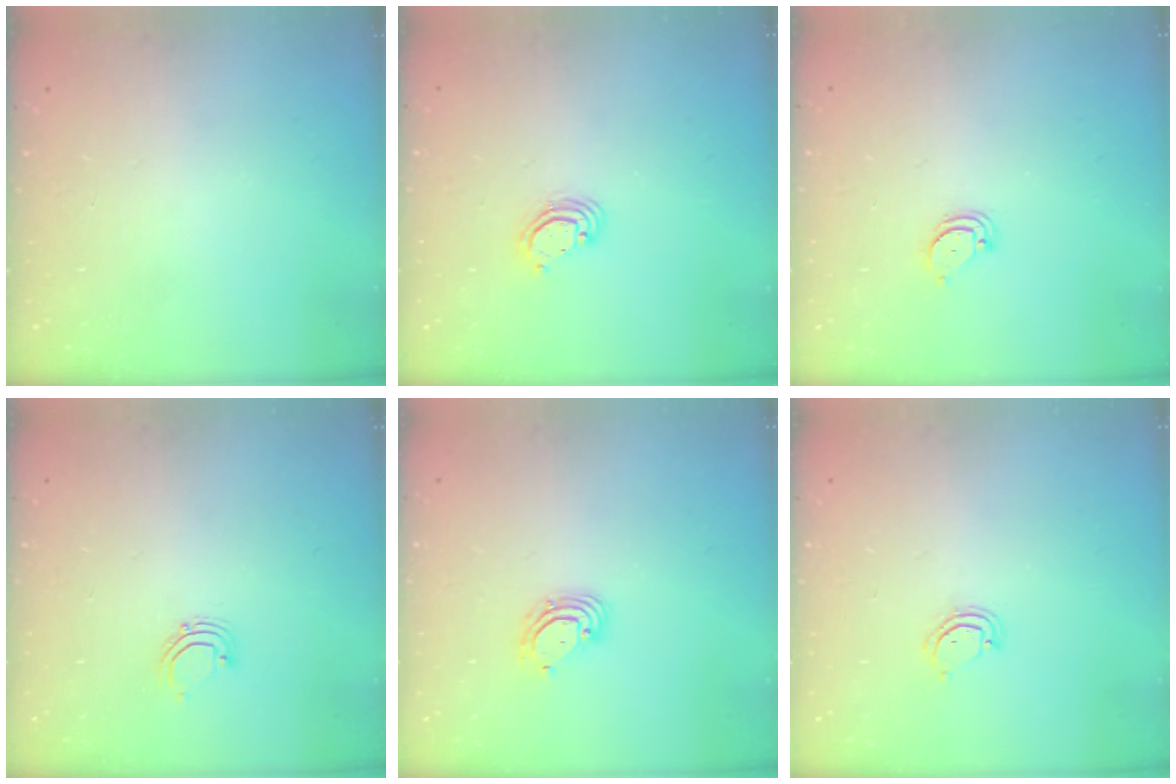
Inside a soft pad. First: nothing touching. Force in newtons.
{"total": 3.8, "press": 3.8, "slide": 0.1}
{"total": 2.1, "press": 2.1, "slide": 0.2}
{"total": 3.4, "press": 3.3, "slide": 0.8}
{"total": 5.2, "press": 5.2, "slide": 0.6}
{"total": 4.0, "press": 4.0, "slide": 0.3}